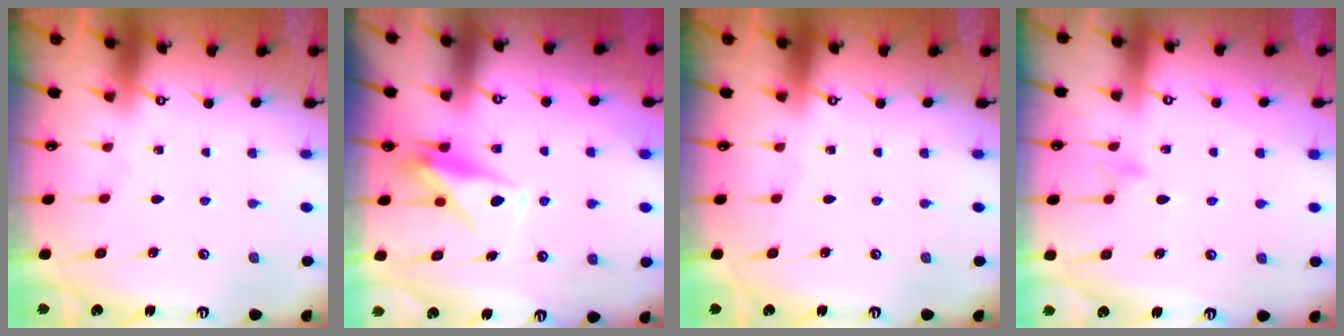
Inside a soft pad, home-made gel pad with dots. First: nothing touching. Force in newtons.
{"total": 7.7, "press": 7.7, "slide": 0.2}
{"total": 0.0}
{"total": 7.4, "press": 7.4, "slide": 0.4}